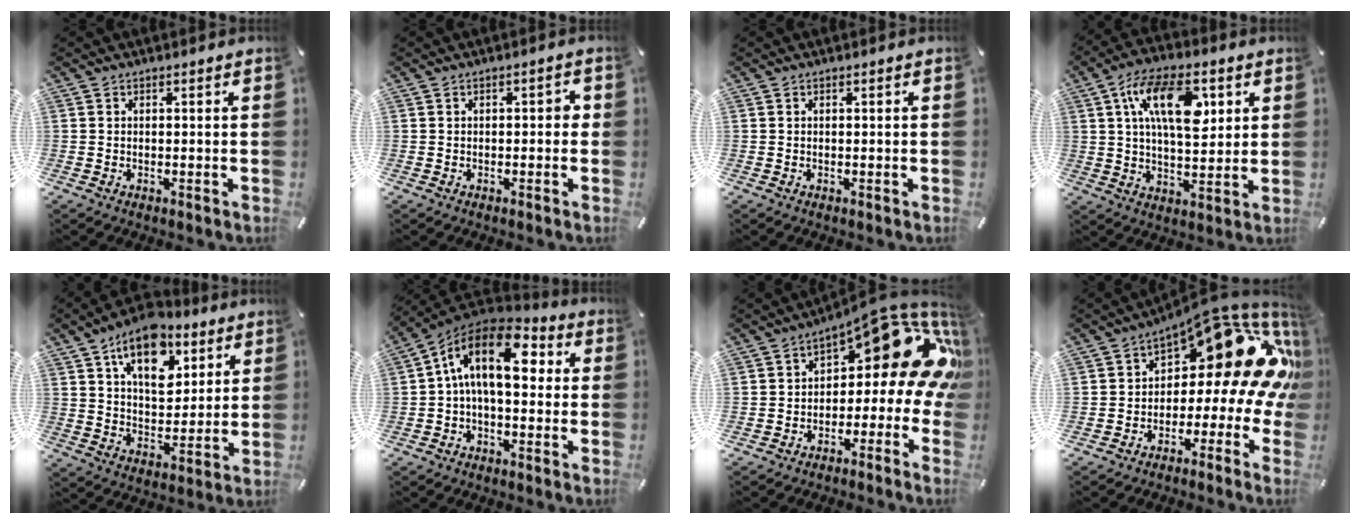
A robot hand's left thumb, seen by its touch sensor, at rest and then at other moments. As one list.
[{"total": 1.9, "force": [-0.5, 1.0, 1.6], "torque": [-0.028, 0.008, -0.013]}, {"total": 0.0}, {"total": 16.2, "force": [5.6, 8.2, 12.7], "torque": [-0.224, 0.001, 0.093]}, {"total": 14.9, "force": [8.4, 9.1, 8.3], "torque": [-0.124, -0.034, 0.150]}, {"total": 16.0, "force": [3.2, 8.4, 13.3], "torque": [-0.244, -0.010, 0.049]}, {"total": 16.1, "force": [7.9, 7.1, 12.1], "torque": [-0.152, -0.065, 0.125]}, {"total": 19.1, "force": [7.6, 9.3, 14.9], "torque": [-0.197, -0.068, 0.120]}]